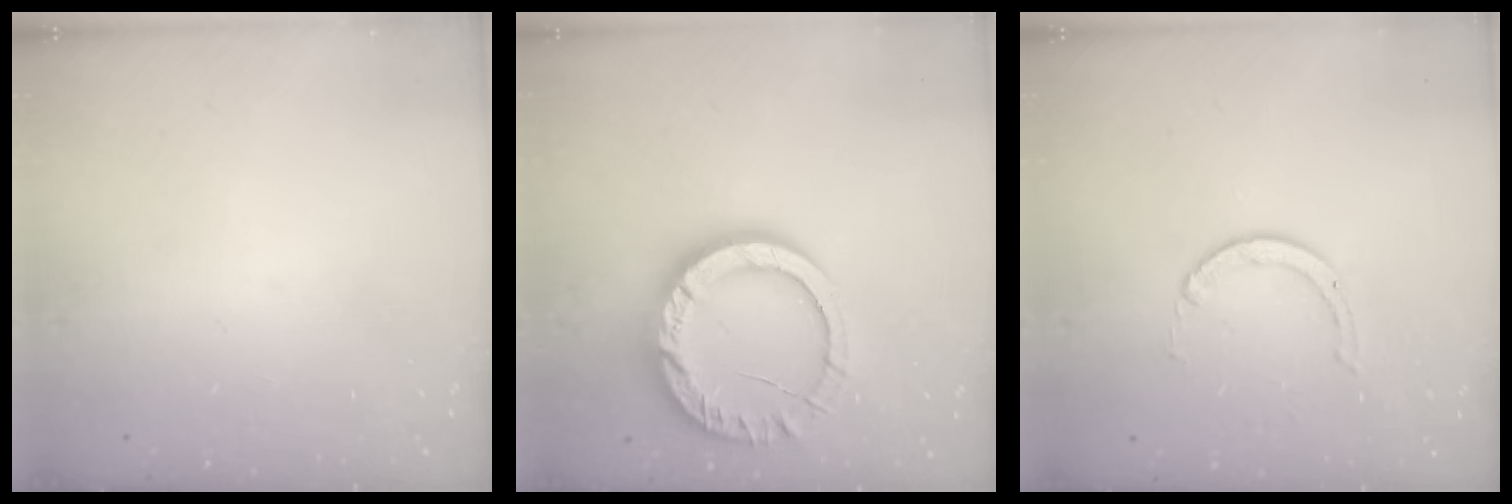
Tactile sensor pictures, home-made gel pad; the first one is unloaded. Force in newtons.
{"total": 15.1, "press": 15.0, "slide": 1.2}
{"total": 1.5, "press": 1.5, "slide": 0.2}